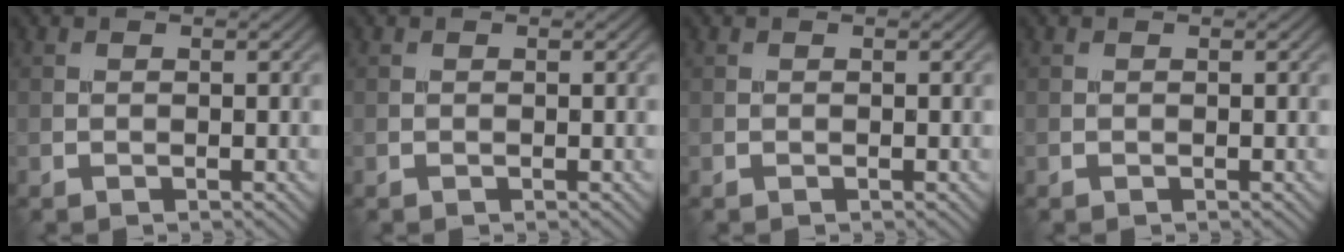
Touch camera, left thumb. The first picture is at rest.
{"total": 0.0}
{"total": 0.0}
{"total": 0.0}